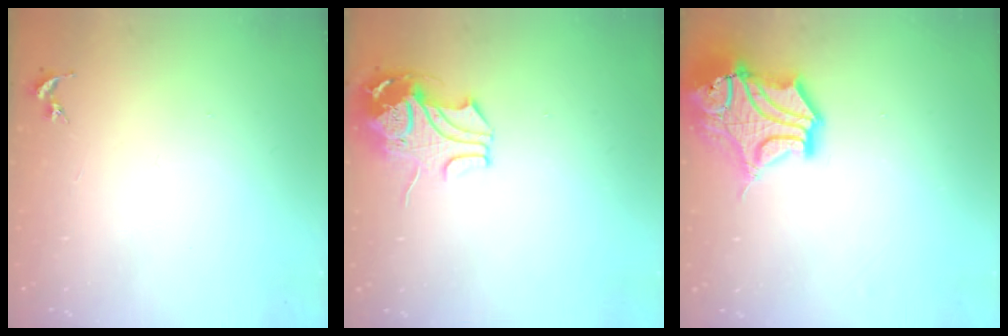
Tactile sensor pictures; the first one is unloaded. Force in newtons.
{"total": 10.0, "press": 9.9, "slide": 1.5}
{"total": 16.9, "press": 16.7, "slide": 2.3}